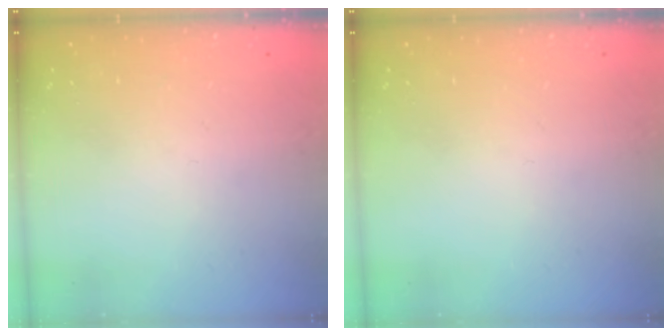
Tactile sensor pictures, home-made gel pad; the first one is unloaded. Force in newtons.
{"total": 0.0}